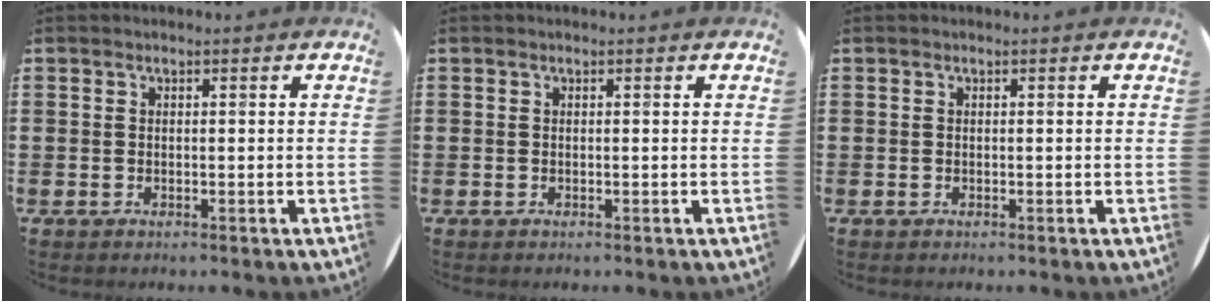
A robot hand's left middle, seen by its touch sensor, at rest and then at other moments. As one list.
[{"total": 0.0}, {"total": 0.0}]